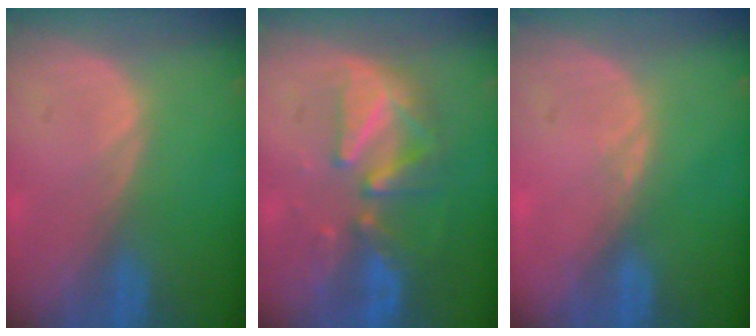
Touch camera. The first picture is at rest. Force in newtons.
{"total": 8.7, "press": 8.2, "slide": 3.0}
{"total": 0.9, "press": 0.8, "slide": 0.3}